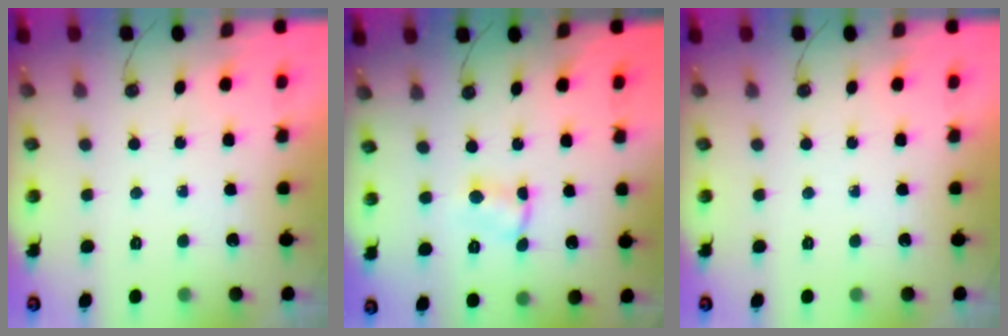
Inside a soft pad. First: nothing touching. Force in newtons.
{"total": 1.4, "press": 1.4, "slide": 0.0}
{"total": 0.0}